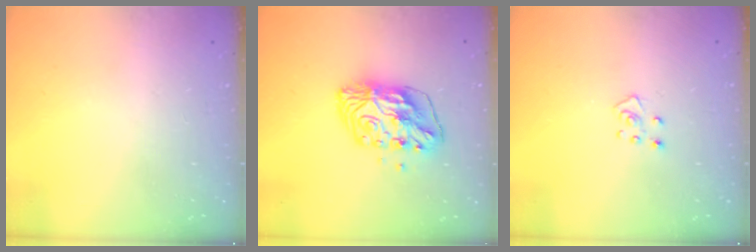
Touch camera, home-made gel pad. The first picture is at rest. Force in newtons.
{"total": 11.3, "press": 11.2, "slide": 1.6}
{"total": 4.2, "press": 4.1, "slide": 0.3}